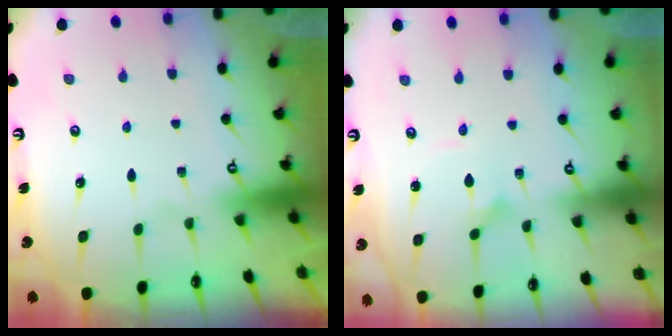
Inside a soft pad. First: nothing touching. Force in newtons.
{"total": 2.2, "press": 2.2, "slide": 0.1}